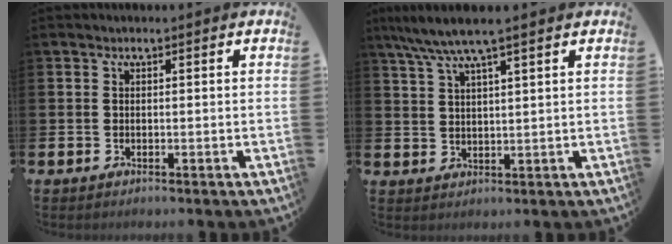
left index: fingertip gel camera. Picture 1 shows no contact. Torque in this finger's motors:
{"motor_torque": [1.07, -1.07, 0.18, 0.21]}